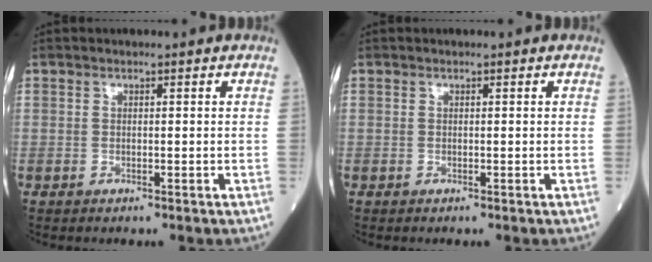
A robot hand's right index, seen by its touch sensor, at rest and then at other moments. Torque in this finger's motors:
{"motor_torque": [0.00, 0.00, -0.03, -0.01]}